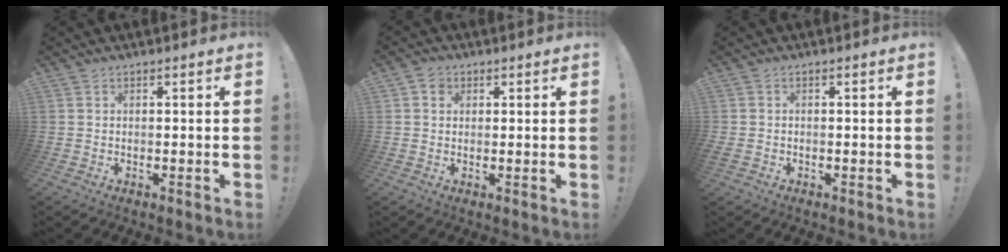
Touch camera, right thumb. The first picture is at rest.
{"total": 2.7, "force": [1.0, 2.4, 1.0], "torque": [-0.009, -0.002, 0.017]}
{"total": 1.0, "force": [-0.4, 0.9, 0.3], "torque": [-0.003, 0.002, -0.008]}